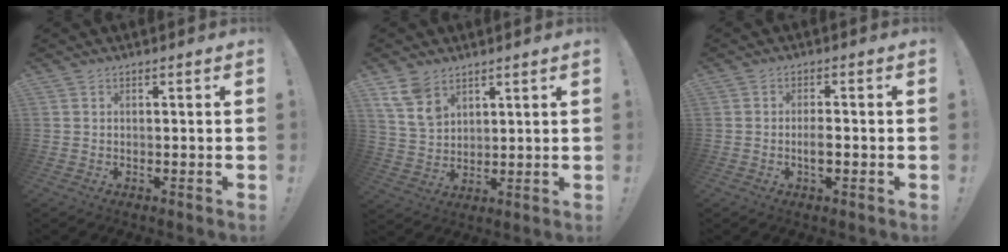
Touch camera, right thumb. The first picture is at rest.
{"total": 9.4, "force": [6.1, 5.7, 4.2], "torque": [-0.081, -0.024, 0.124]}
{"total": 3.4, "force": [-1.0, 1.1, 3.1], "torque": [-0.045, 0.001, -0.019]}